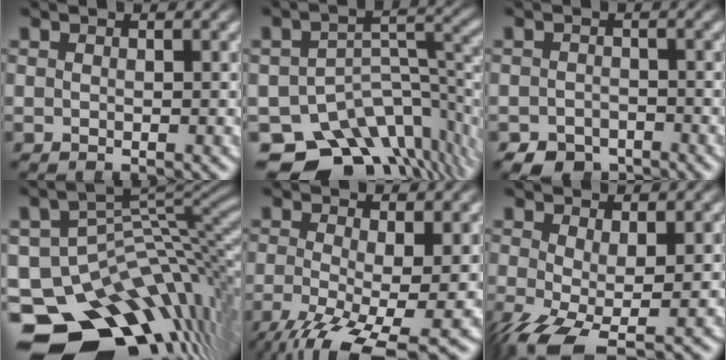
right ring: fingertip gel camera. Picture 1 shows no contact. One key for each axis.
{"total": 12.9, "fx": -8.0, "fy": 7.6, "fz": 6.7, "tx": -0.095, "ty": -0.037, "tz": -0.119}
{"total": 4.7, "fx": -3.9, "fy": 2.4, "fz": 0.6, "tx": -0.001, "ty": -0.020, "tz": -0.060}
{"total": 20.8, "fx": -10.5, "fy": 13.3, "fz": 12.1, "tx": -0.191, "ty": -0.064, "tz": -0.144}
{"total": 7.5, "fx": -4.4, "fy": 3.0, "fz": 5.3, "tx": -0.116, "ty": -0.065, "tz": -0.043}
{"total": 4.9, "fx": -2.4, "fy": 2.2, "fz": 3.6, "tx": -0.081, "ty": -0.047, "tz": -0.015}